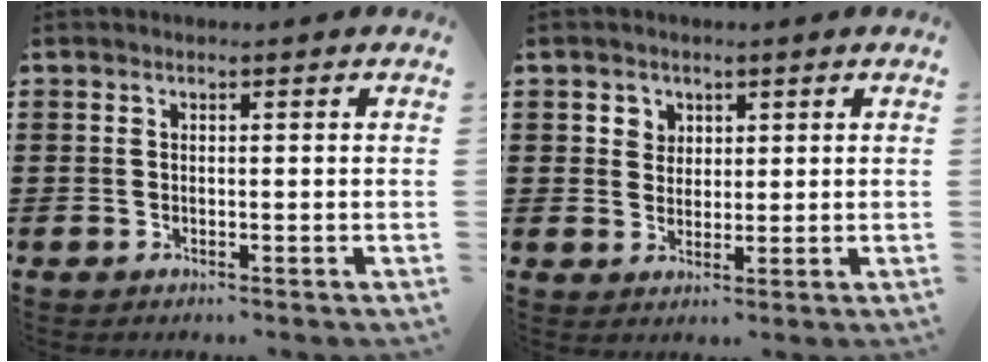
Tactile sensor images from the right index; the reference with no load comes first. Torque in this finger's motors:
{"motor_torque": [0.01, -0.01, 0.01, 0.01]}